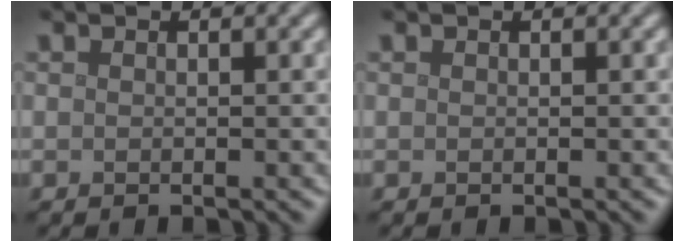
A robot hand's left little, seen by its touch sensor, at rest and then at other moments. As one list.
[{"total": 0.0}]